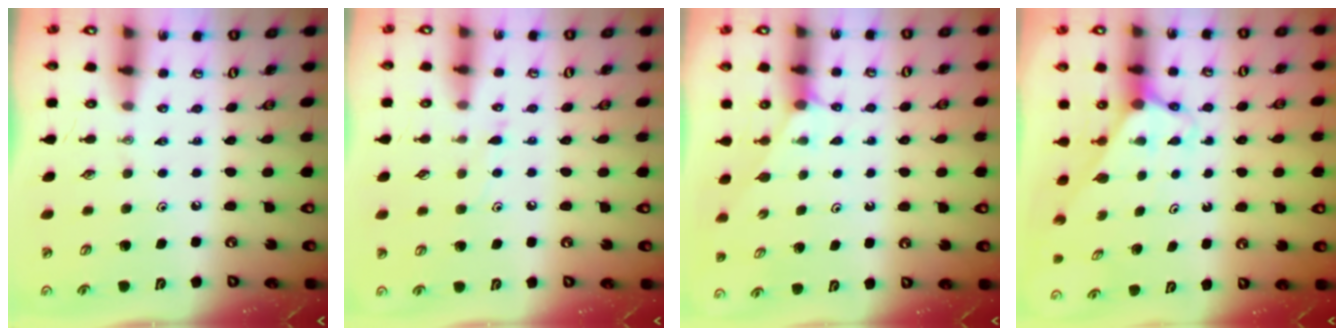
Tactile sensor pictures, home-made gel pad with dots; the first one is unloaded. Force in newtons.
{"total": 6.0, "press": 6.0, "slide": 0.6}
{"total": 1.8, "press": 1.7, "slide": 0.3}
{"total": 2.7, "press": 2.7, "slide": 0.1}